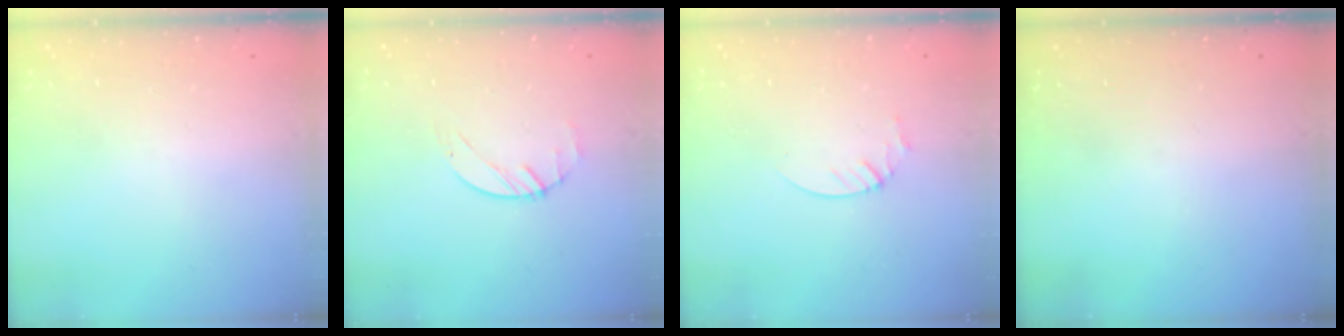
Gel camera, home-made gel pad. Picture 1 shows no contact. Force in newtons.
{"total": 1.4, "press": 1.3, "slide": 0.2}
{"total": 2.1, "press": 2.1, "slide": 0.2}
{"total": 0.0}